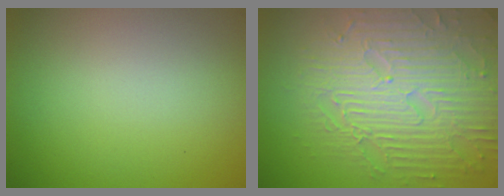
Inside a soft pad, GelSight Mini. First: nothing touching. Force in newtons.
{"total": 8.9, "press": 6.3, "slide": 6.3}